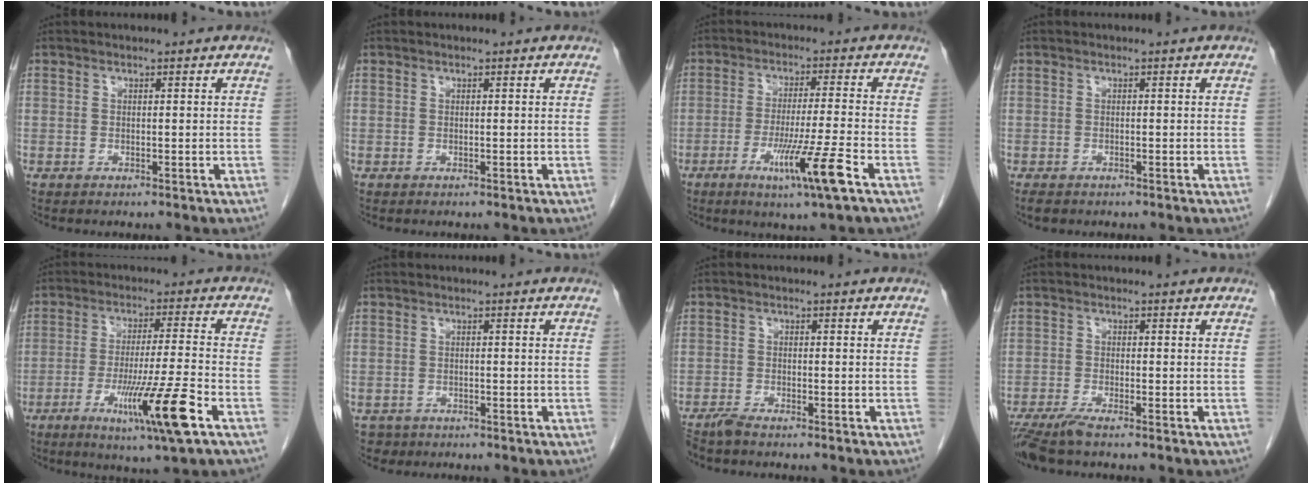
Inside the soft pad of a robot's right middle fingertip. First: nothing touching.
{"total": 0.0}
{"total": 9.4, "force": [-4.5, -1.3, 8.1], "torque": [-0.144, -0.027, -0.082]}
{"total": 1.5, "force": [-1.2, 0.6, 0.7], "torque": [-0.017, -0.004, -0.015]}
{"total": 12.0, "force": [-5.5, -1.1, 10.6], "torque": [-0.188, -0.027, -0.093]}
{"total": 1.9, "force": [-1.4, 1.3, -0.1], "torque": [-0.005, 0.004, -0.022]}
{"total": 2.0, "force": [-1.8, 0.0, 0.8], "torque": [-0.022, -0.006, -0.037]}
{"total": 4.4, "force": [-3.6, 0.1, 2.7], "torque": [-0.049, -0.012, -0.068]}